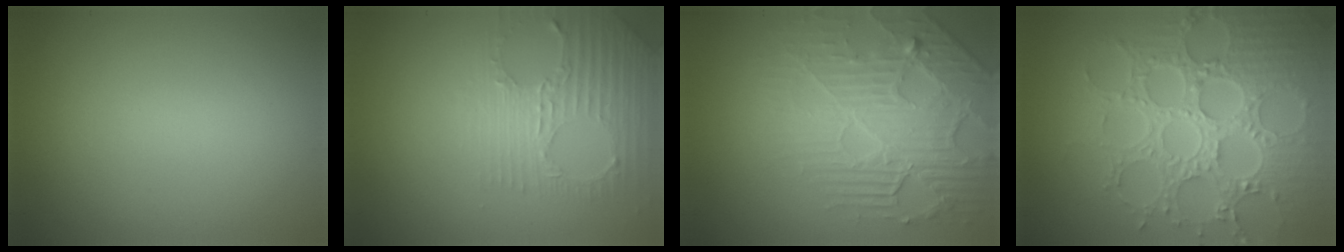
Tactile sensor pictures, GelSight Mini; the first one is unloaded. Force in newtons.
{"total": 2.9, "press": 2.7, "slide": 1.1}
{"total": 5.6, "press": 4.7, "slide": 3.0}
{"total": 8.3, "press": 6.5, "slide": 5.1}